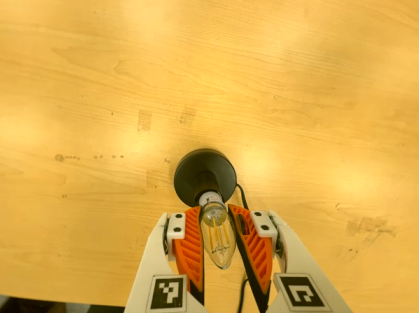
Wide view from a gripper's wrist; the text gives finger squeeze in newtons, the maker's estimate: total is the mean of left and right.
{"total": 14.9, "left": 15.0, "right": 14.9}